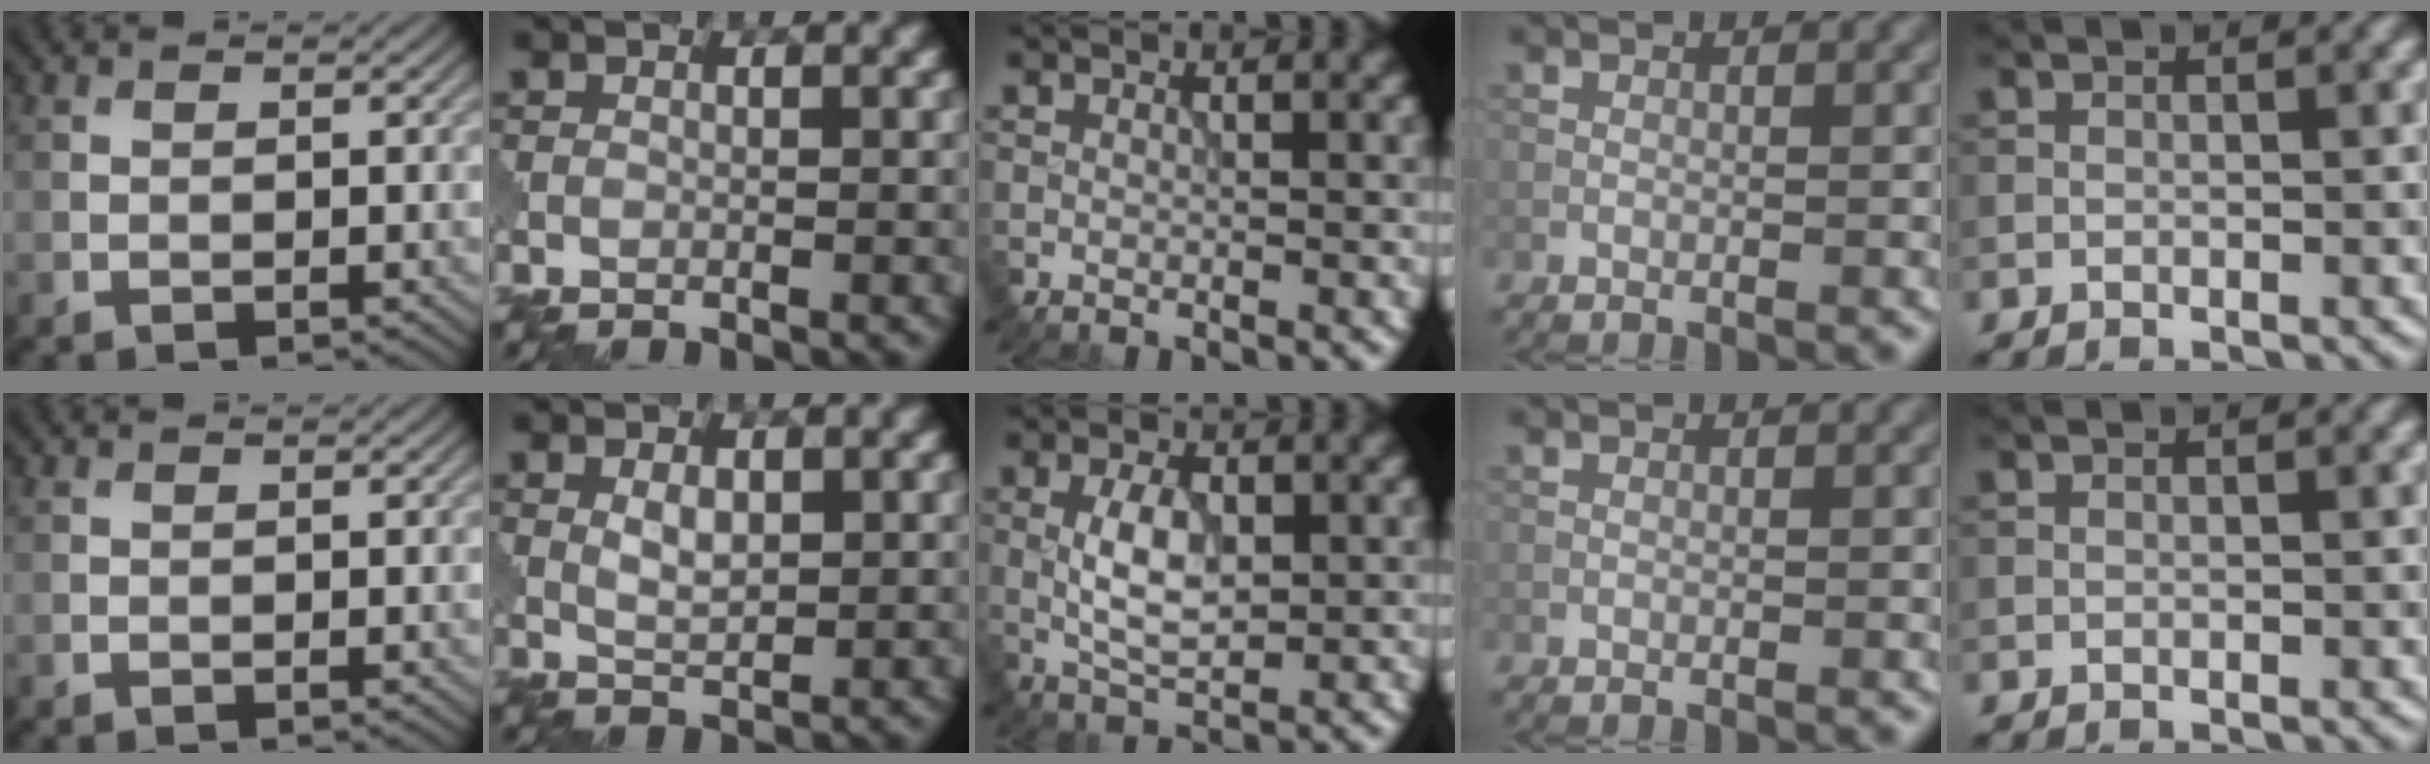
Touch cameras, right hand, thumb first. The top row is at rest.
{"index": {"total": 2.0, "force": [0.6, 1.0, 1.6], "torque": [-0.036, 0.000, 0.013]}, "middle": {"total": 4.1, "force": [0.1, 2.0, 3.5], "torque": [-0.074, 0.002, 0.005]}}